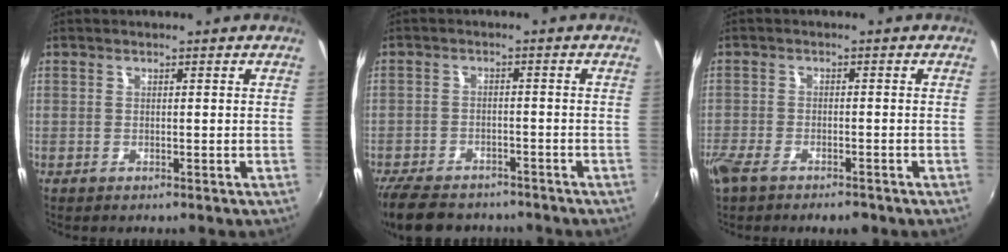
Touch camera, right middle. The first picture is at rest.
{"total": 11.1, "force": [-9.1, 4.7, 4.3], "torque": [-0.110, -0.009, -0.143]}
{"total": 7.5, "force": [-5.4, 3.1, 4.2], "torque": [-0.110, -0.023, -0.100]}